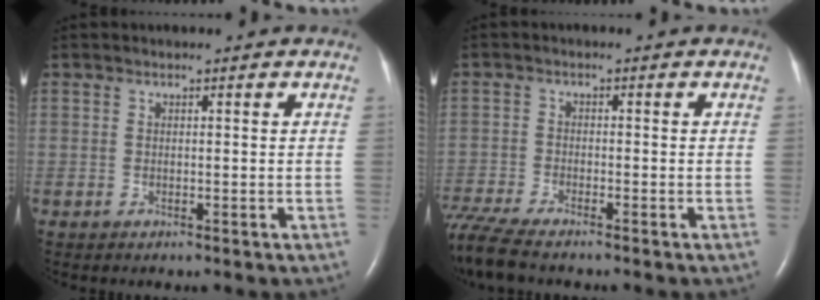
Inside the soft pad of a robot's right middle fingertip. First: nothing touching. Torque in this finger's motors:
{"motor_torque": [0.74, -0.79, 0.09, 0.05]}